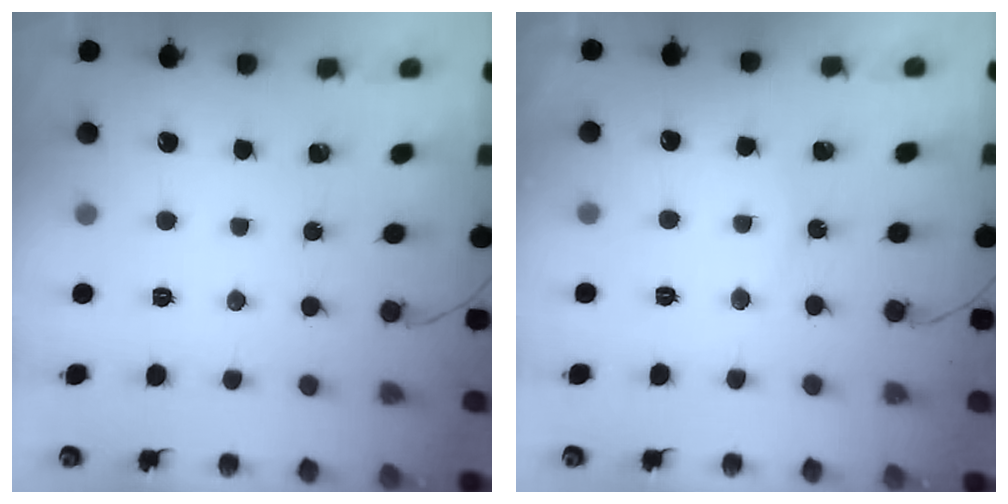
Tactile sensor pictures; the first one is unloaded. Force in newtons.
{"total": 3.8, "press": 3.8, "slide": 0.5}